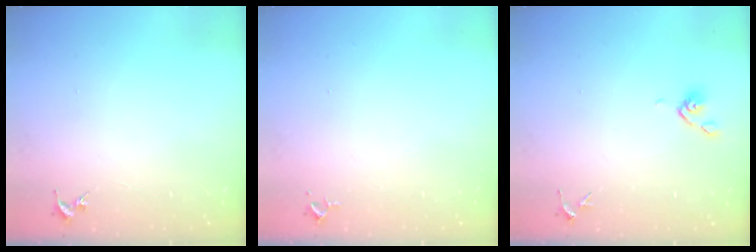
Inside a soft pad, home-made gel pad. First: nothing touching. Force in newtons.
{"total": 2.6, "press": 2.6, "slide": 0.4}
{"total": 5.1, "press": 4.9, "slide": 1.2}